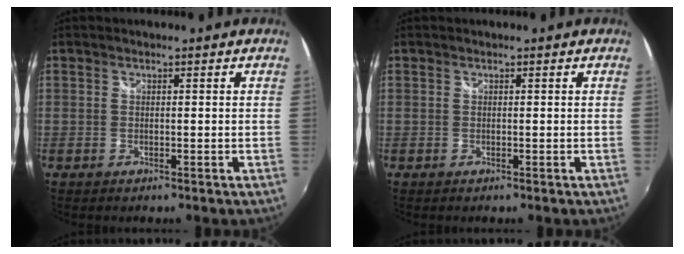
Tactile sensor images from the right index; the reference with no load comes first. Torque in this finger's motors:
{"motor_torque": [-0.03, -0.01, 0.00, 0.01]}